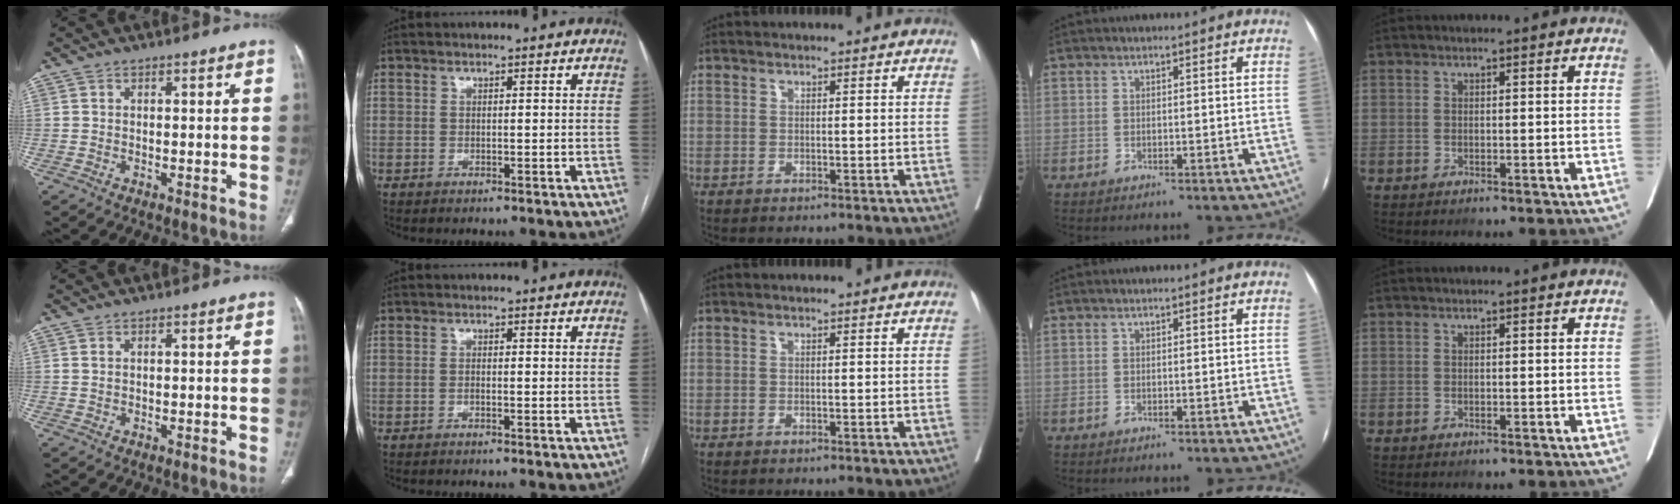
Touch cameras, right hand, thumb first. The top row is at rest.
{"thumb": {"total": 0.6, "force": [0.3, 0.3, 0.4], "torque": [-0.009, 0.004, 0.008]}, "index": {"total": 0.7, "force": [-0.2, 0.1, 0.7], "torque": [-0.012, 0.001, -0.003]}}